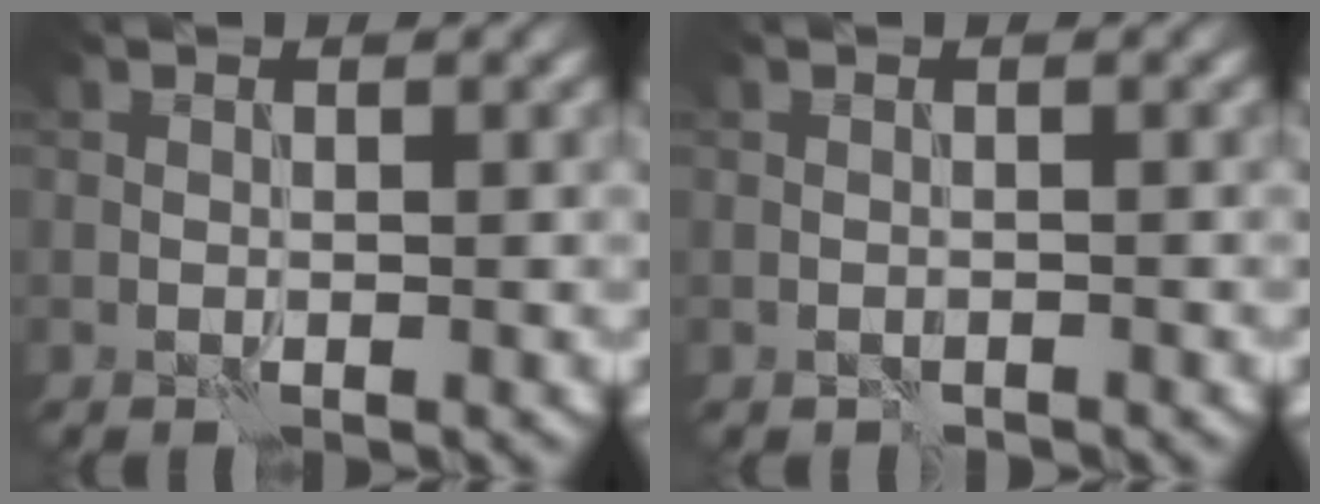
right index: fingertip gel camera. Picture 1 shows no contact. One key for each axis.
{"total": 0.8, "fx": -0.7, "fy": 0.2, "fz": 0.1, "tx": -0.001, "ty": 0.001, "tz": -0.014}